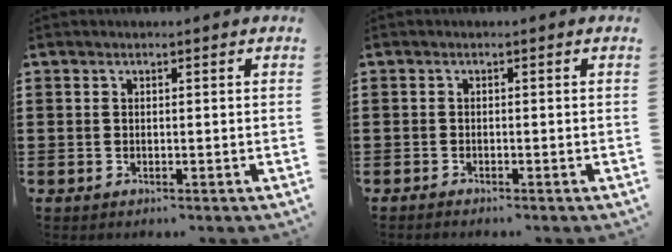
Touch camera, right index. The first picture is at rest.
{"total": 0.9, "force": [-0.9, -0.1, 0.0], "torque": [-0.002, -0.003, -0.018]}